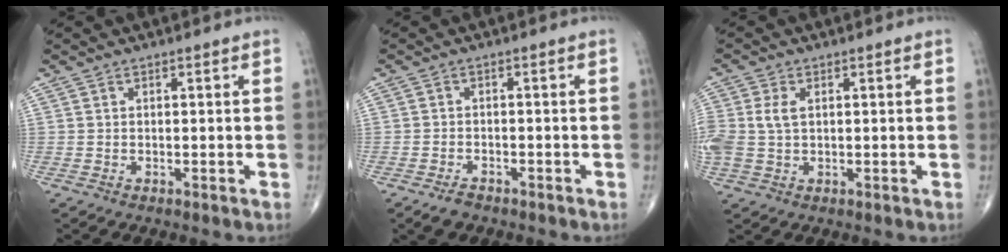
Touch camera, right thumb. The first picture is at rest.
{"total": 2.5, "force": [-1.9, 1.3, 1.0], "torque": [-0.017, 0.007, -0.029]}
{"total": 5.4, "force": [0.8, 3.4, 4.0], "torque": [-0.107, 0.010, 0.020]}